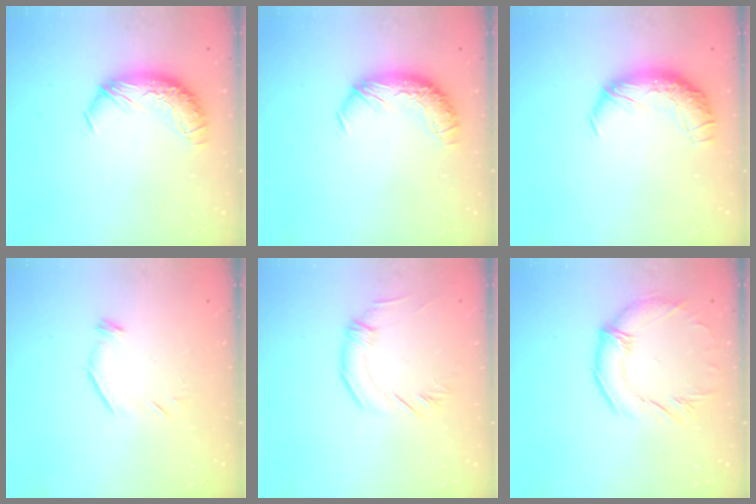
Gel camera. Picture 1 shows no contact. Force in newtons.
{"total": 0.0}
{"total": 2.4, "press": 1.0, "slide": 2.2}
{"total": 5.8, "press": 5.7, "slide": 1.0}
{"total": 2.5, "press": 2.1, "slide": 1.4}
{"total": 2.9, "press": 2.5, "slide": 1.5}